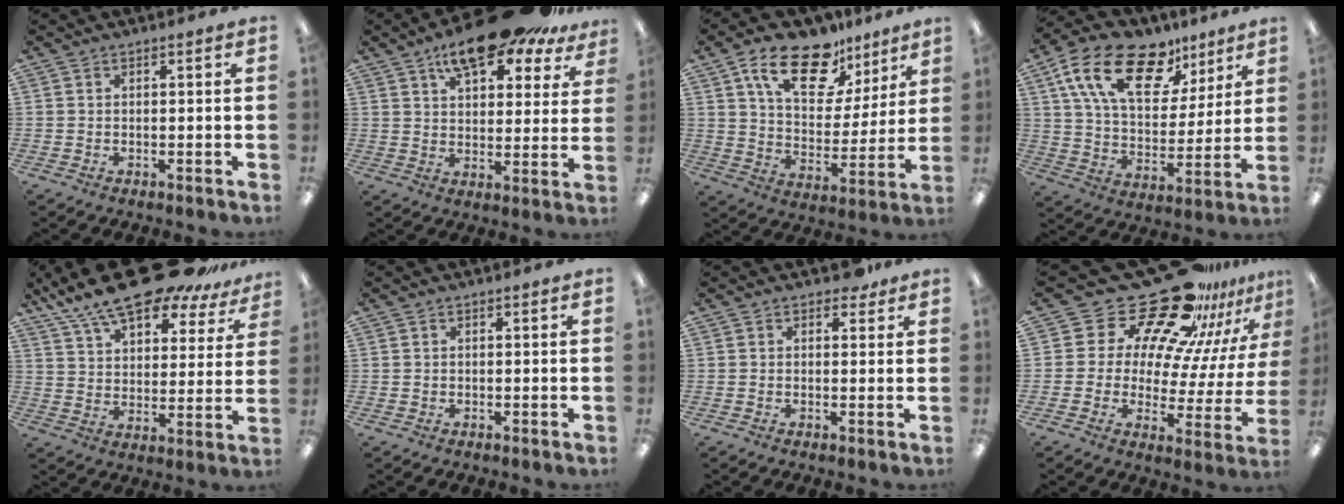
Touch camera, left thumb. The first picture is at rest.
{"total": 14.4, "force": [10.9, 5.0, 7.9], "torque": [-0.129, -0.057, 0.188]}
{"total": 17.9, "force": [11.7, 8.9, 10.2], "torque": [-0.171, -0.055, 0.202]}
{"total": 20.5, "force": [11.8, 10.8, 12.8], "torque": [-0.228, -0.046, 0.209]}
{"total": 19.5, "force": [15.6, 5.8, 10.2], "torque": [-0.177, -0.101, 0.269]}
{"total": 0.0}
{"total": 3.1, "force": [2.1, 2.0, 1.3], "torque": [-0.005, -0.003, 0.035]}
{"total": 25.2, "force": [20.1, 11.2, 10.3], "torque": [-0.169, -0.151, 0.354]}